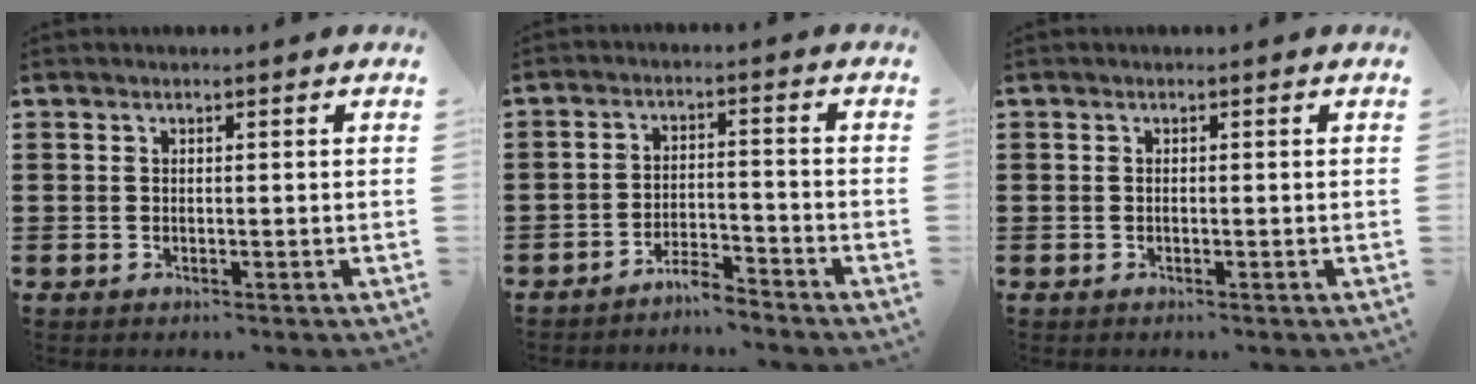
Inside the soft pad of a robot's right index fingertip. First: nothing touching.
{"total": 3.8, "force": [-3.8, 0.1, 0.6], "torque": [-0.015, 0.006, -0.078]}
{"total": 0.0}